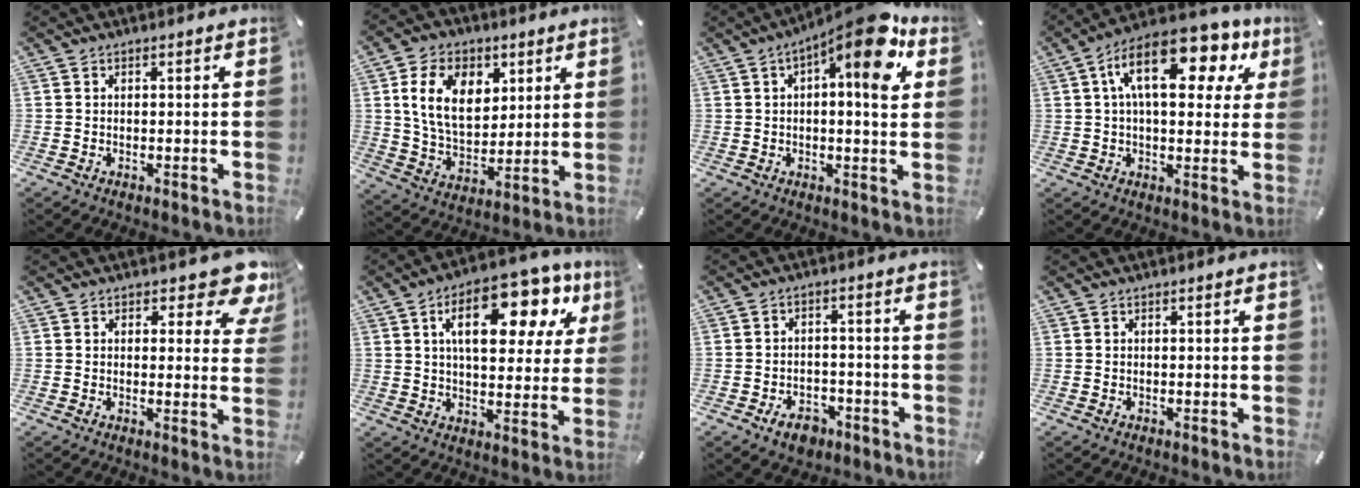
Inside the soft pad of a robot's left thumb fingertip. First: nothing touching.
{"total": 13.8, "force": [5.0, 9.7, 8.5], "torque": [-0.160, -0.003, 0.091]}
{"total": 13.6, "force": [5.8, 3.7, 11.7], "torque": [-0.154, -0.033, 0.084]}
{"total": 16.7, "force": [6.8, 7.9, 13.0], "torque": [-0.212, -0.013, 0.113]}
{"total": 8.3, "force": [5.6, 3.6, 4.9], "torque": [-0.037, -0.041, 0.090]}
{"total": 19.5, "force": [8.8, 9.4, 14.7], "torque": [-0.218, -0.025, 0.139]}
{"total": 5.6, "force": [-3.4, 3.7, 2.5], "torque": [-0.047, 0.019, -0.061]}
{"total": 0.0}